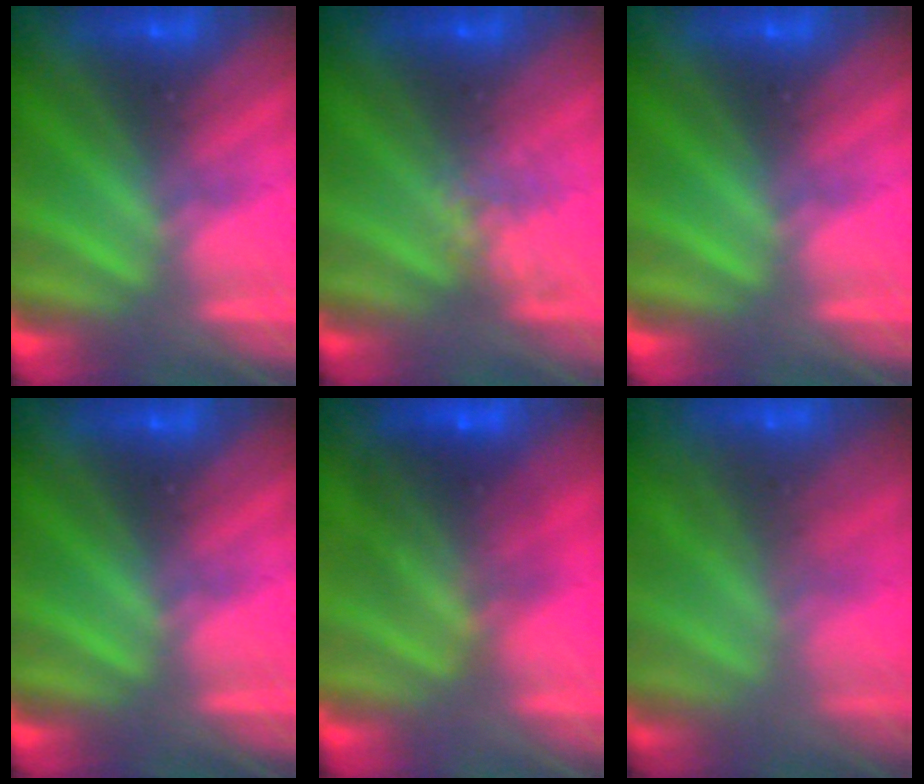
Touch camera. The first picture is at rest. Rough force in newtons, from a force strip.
{"total": 2.2}
{"total": 0.0}
{"total": 0.0}
{"total": 5.7}
{"total": 9.4}